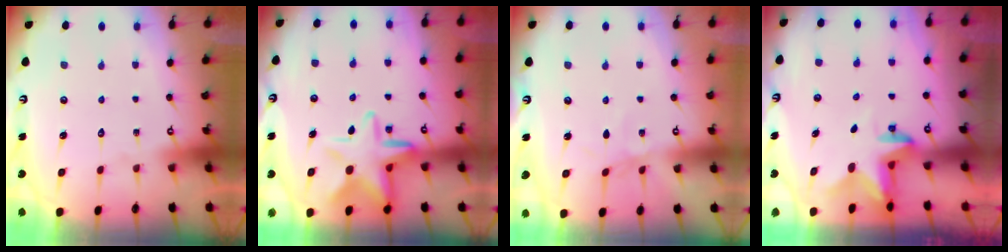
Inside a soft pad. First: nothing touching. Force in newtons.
{"total": 11.9, "press": 11.7, "slide": 2.2}
{"total": 2.1, "press": 2.1, "slide": 0.5}
{"total": 2.8, "press": 2.8, "slide": 0.6}